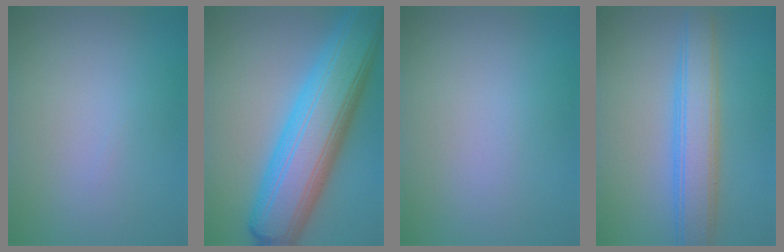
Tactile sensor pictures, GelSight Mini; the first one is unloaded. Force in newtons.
{"total": 11.6, "press": 11.6, "slide": 0.2}
{"total": 0.0}
{"total": 5.3, "press": 5.2, "slide": 0.2}